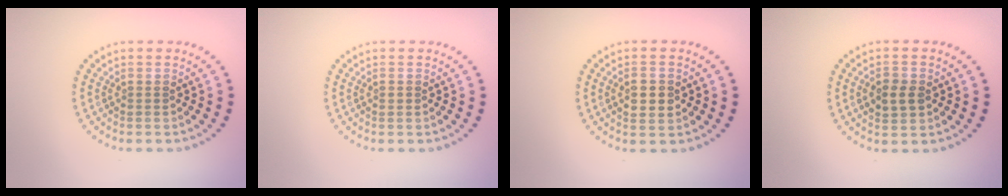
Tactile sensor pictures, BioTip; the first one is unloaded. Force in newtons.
{"total": 0.6, "press": 0.6, "slide": 0.1}
{"total": 2.9, "press": 2.9, "slide": 0.2}
{"total": 2.6, "press": 2.6, "slide": 0.0}